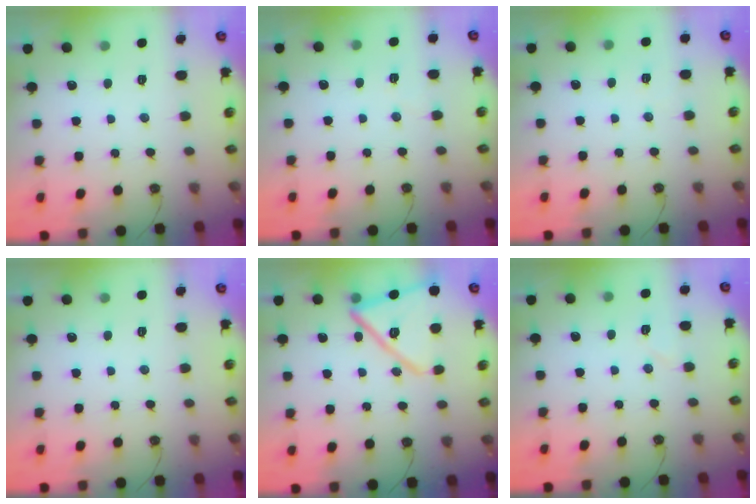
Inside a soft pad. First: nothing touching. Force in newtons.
{"total": 3.0, "press": 2.7, "slide": 1.5}
{"total": 2.2, "press": 2.1, "slide": 0.7}
{"total": 0.0}
{"total": 16.9, "press": 16.9, "slide": 1.1}
{"total": 4.2, "press": 3.9, "slide": 1.7}